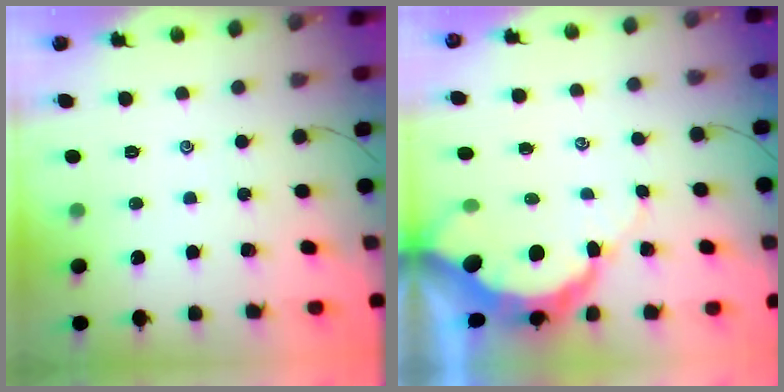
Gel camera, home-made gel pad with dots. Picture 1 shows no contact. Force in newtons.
{"total": 9.0, "press": 9.0, "slide": 0.9}